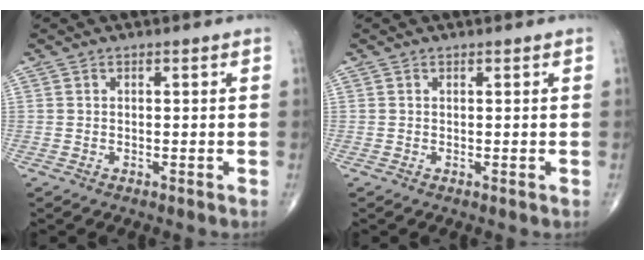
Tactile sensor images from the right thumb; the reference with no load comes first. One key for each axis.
{"total": 0.0}